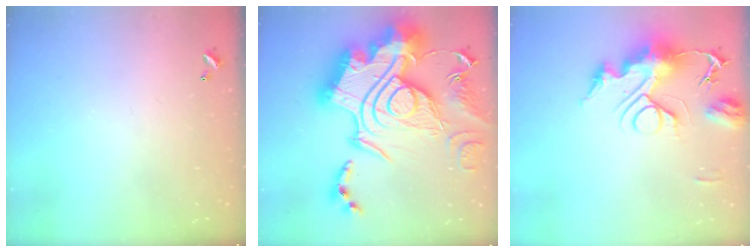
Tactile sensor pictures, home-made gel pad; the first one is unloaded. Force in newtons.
{"total": 0.8, "press": 0.8, "slide": 0.0}
{"total": 14.3, "press": 14.3, "slide": 1.5}